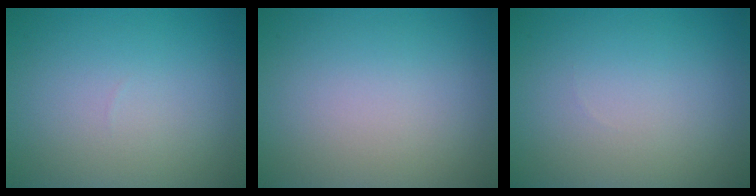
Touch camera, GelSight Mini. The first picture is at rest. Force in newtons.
{"total": 0.0}
{"total": 0.0}